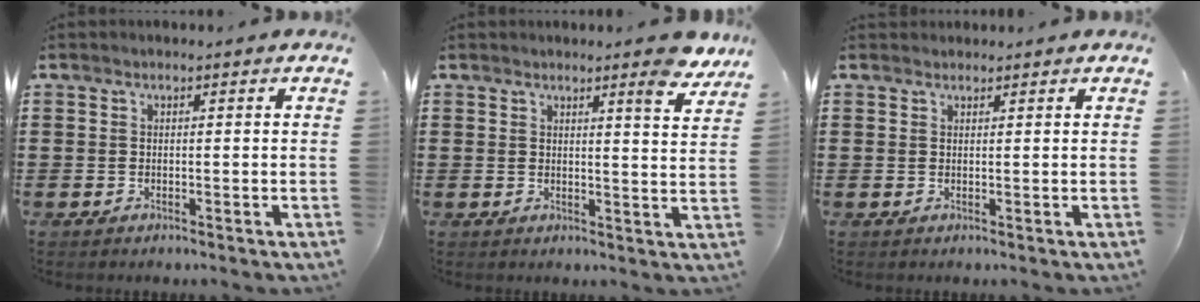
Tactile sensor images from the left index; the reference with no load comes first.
{"total": 5.1, "force": [4.4, -0.2, 2.7], "torque": [-0.034, -0.028, 0.070]}
{"total": 0.8, "force": [0.7, 0.3, 0.0], "torque": [-0.002, 0.001, 0.015]}